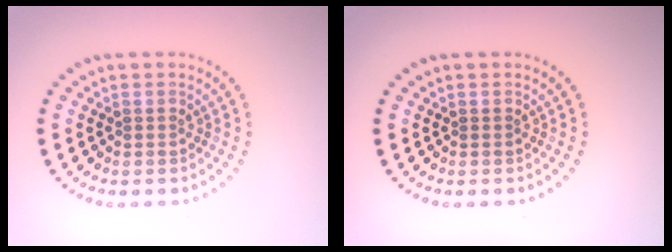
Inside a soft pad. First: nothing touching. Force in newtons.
{"total": 0.0}